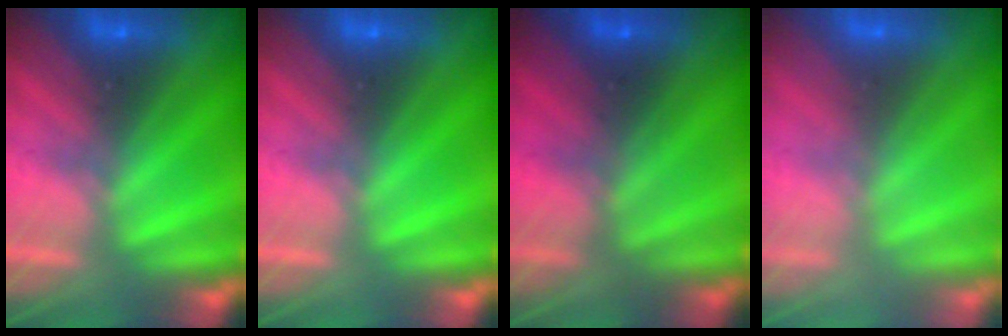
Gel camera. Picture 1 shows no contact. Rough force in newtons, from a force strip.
{"total": 0.0}
{"total": 1.9}
{"total": 2.8}